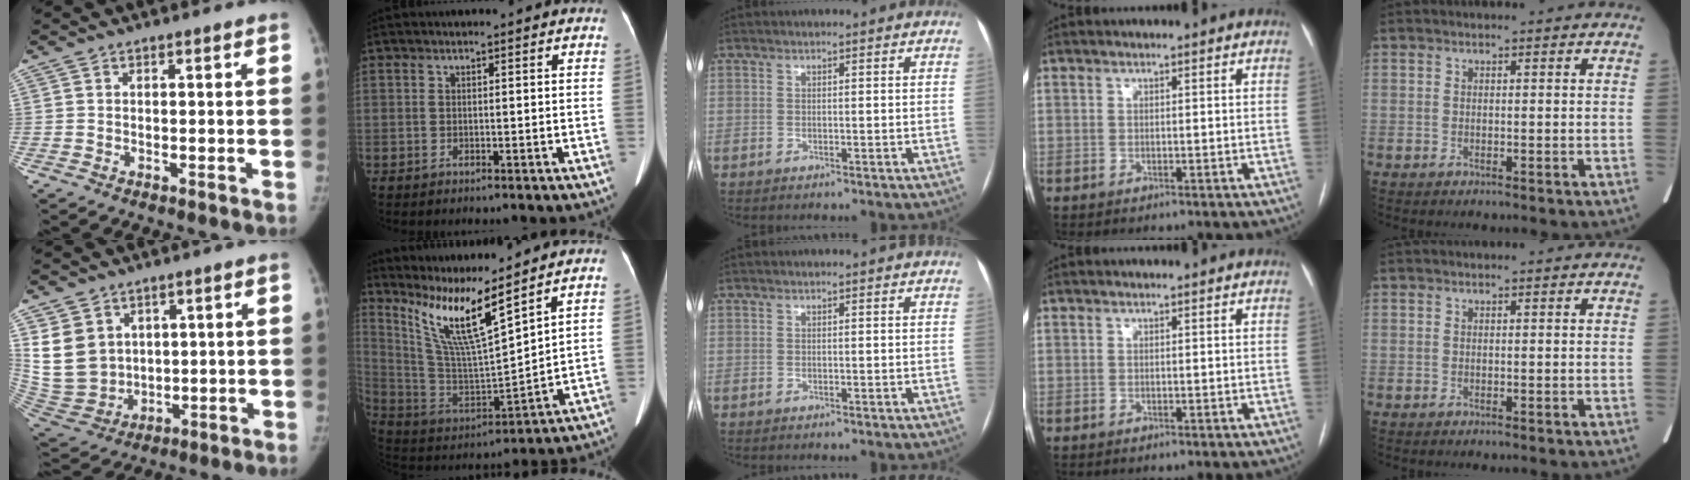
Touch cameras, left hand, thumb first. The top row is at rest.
{"thumb": {"total": 12.6, "force": [4.3, 10.2, 6.0], "torque": [-0.099, -0.021, 0.114]}, "index": {"total": 13.0, "force": [9.7, -0.1, 8.6], "torque": [-0.176, -0.014, 0.192]}}